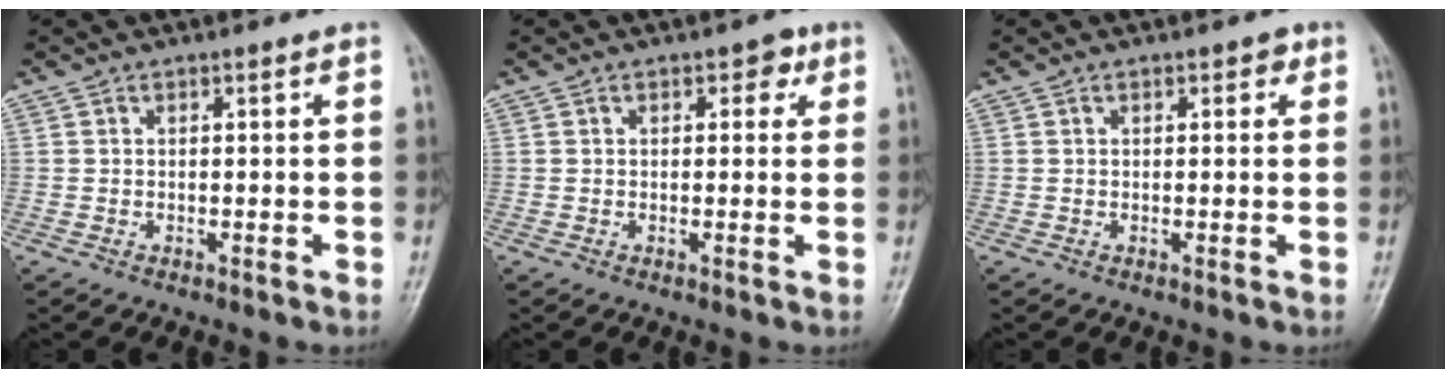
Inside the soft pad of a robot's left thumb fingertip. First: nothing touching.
{"total": 2.8, "force": [1.2, 1.9, 1.8], "torque": [-0.003, 0.001, 0.010]}
{"total": 1.9, "force": [0.8, 1.2, 1.2], "torque": [-0.003, 0.001, 0.007]}